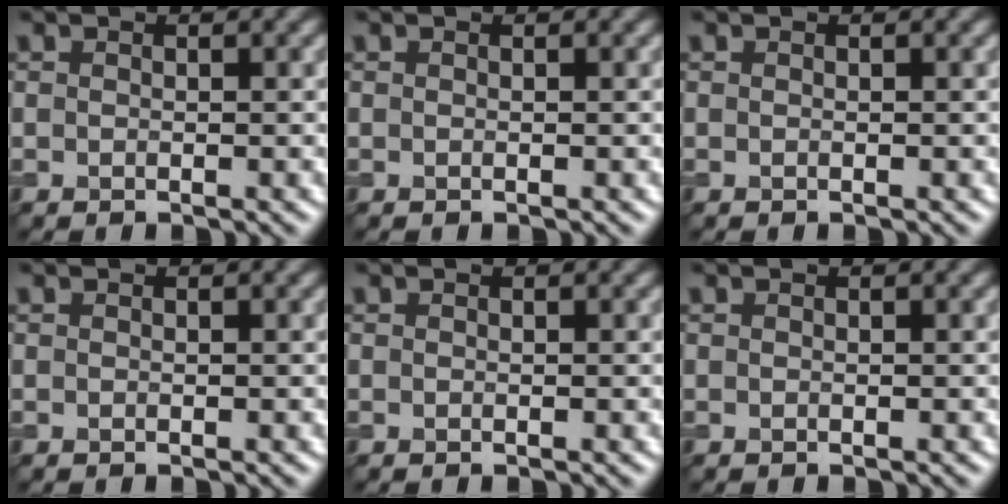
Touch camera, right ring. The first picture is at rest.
{"total": 0.0}
{"total": 0.0}
{"total": 0.0}
{"total": 0.0}
{"total": 0.0}